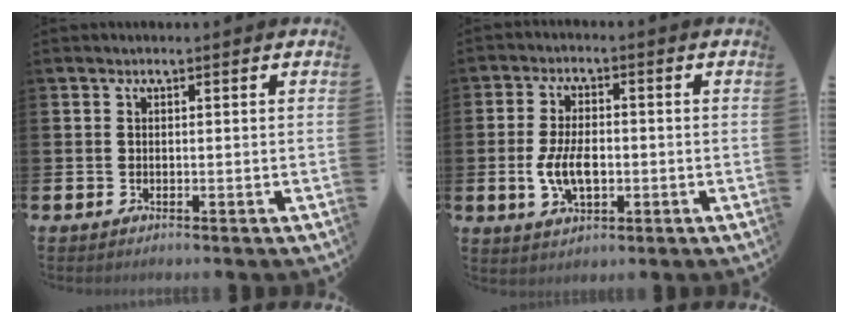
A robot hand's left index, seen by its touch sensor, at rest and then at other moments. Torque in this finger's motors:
{"motor_torque": [0.71, 0.29, 0.81, 0.10]}